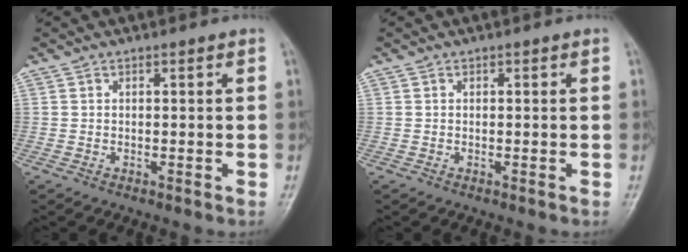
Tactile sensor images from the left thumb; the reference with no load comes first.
{"total": 0.0}